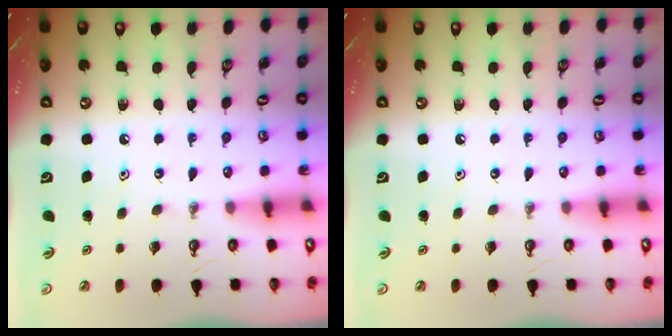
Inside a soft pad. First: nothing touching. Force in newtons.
{"total": 0.0}